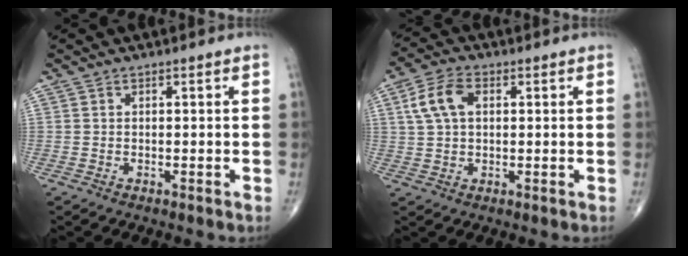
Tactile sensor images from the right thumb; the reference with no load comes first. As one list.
[{"total": 7.4, "force": [1.9, 4.5, 5.5], "torque": [-0.111, 0.013, 0.035]}]